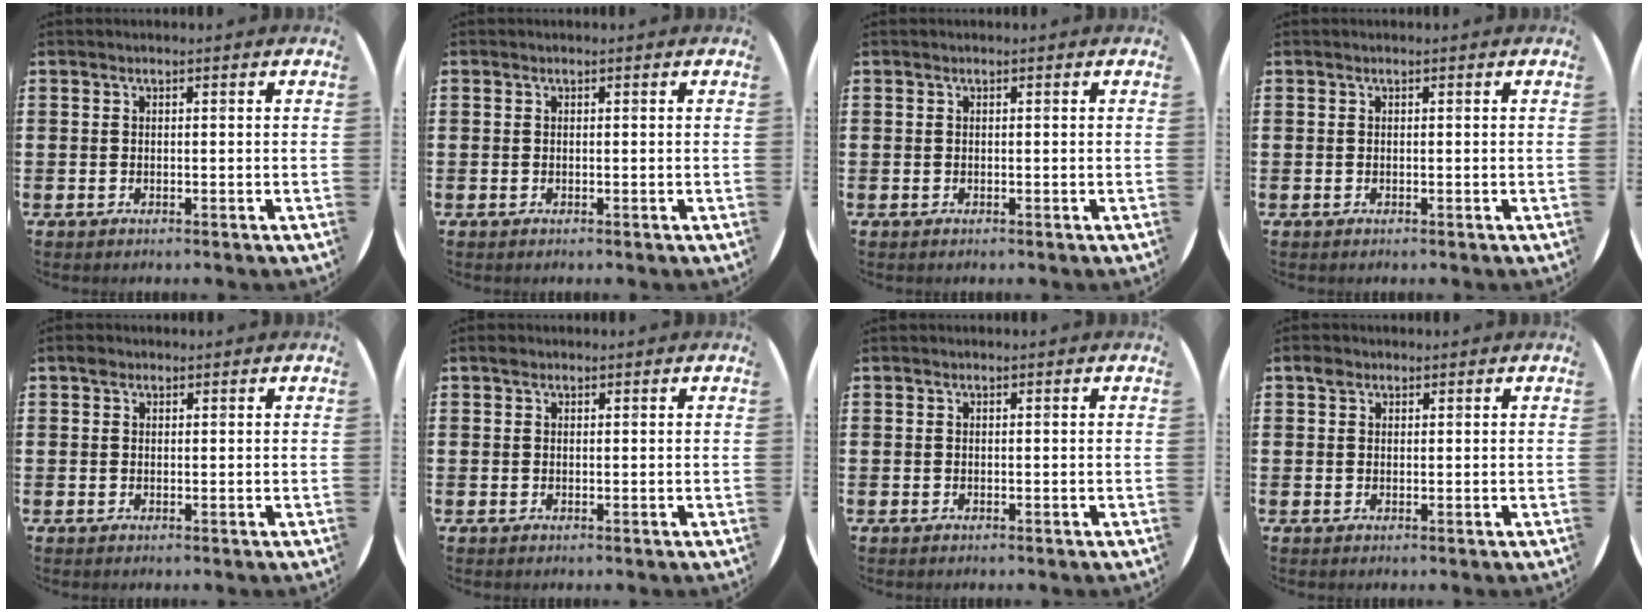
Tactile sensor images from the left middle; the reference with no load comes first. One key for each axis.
{"total": 0.0}
{"total": 0.0}
{"total": 0.0}
{"total": 0.8, "fx": 0.6, "fy": 0.6, "fz": 0.1, "tx": 0.005, "ty": 0.000, "tz": 0.010}
{"total": 0.6, "fx": 0.5, "fy": 0.4, "fz": 0.1, "tx": 0.006, "ty": -0.001, "tz": 0.007}
{"total": 0.0}
{"total": 1.4, "fx": 1.0, "fy": 0.9, "fz": 0.4, "tx": -0.001, "ty": 0.001, "tz": 0.017}